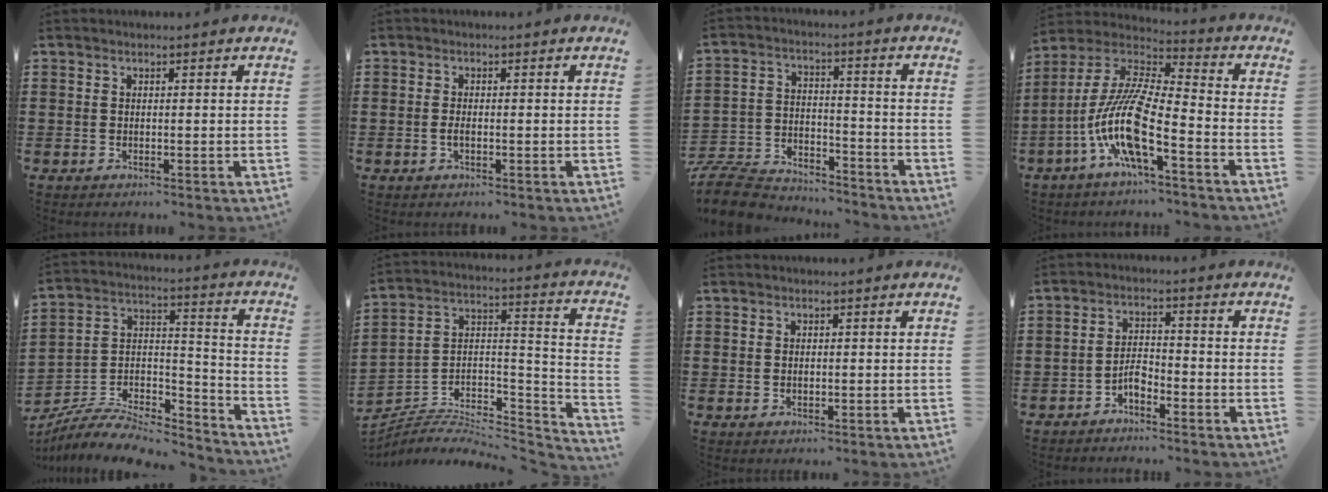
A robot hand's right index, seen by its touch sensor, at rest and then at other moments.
{"total": 1.1, "force": [-0.2, 0.4, 1.0], "torque": [-0.018, 0.000, -0.004]}
{"total": 9.4, "force": [-8.9, 2.3, 1.9], "torque": [-0.054, 0.024, -0.180]}
{"total": 11.7, "force": [-6.0, 1.6, 9.9], "torque": [-0.236, -0.033, -0.130]}
{"total": 6.7, "force": [-5.9, 2.2, 2.3], "torque": [-0.044, 0.003, -0.116]}
{"total": 5.3, "force": [-4.3, 2.5, 1.8], "torque": [-0.042, -0.006, -0.090]}
{"total": 0.7, "force": [0.2, 0.6, 0.4], "torque": [-0.010, 0.003, 0.003]}
{"total": 3.3, "force": [-2.2, 1.3, 2.1], "torque": [-0.047, 0.005, -0.046]}